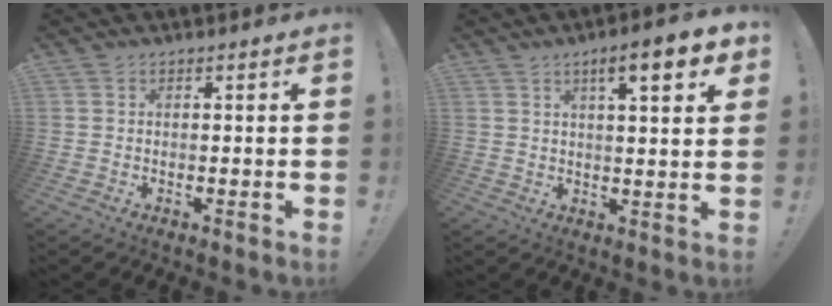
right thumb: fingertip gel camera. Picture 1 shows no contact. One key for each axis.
{"total": 9.6, "fx": 4.6, "fy": 1.8, "fz": 8.3, "tx": -0.104, "ty": -0.021, "tz": 0.066}